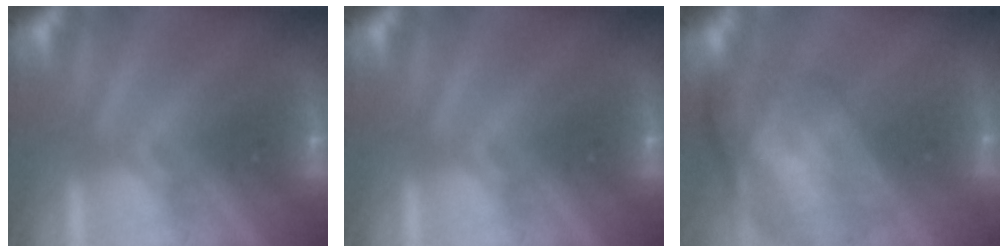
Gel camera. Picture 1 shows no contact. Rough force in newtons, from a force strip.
{"total": 0.0}
{"total": 7.5}